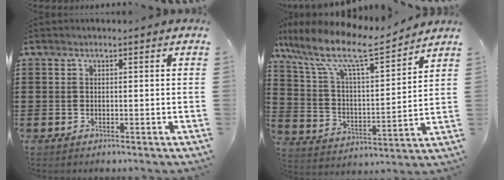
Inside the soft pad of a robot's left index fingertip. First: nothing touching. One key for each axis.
{"total": 10.8, "fx": 8.2, "fy": 2.2, "fz": 6.7, "tx": -0.161, "ty": -0.045, "tz": 0.135}